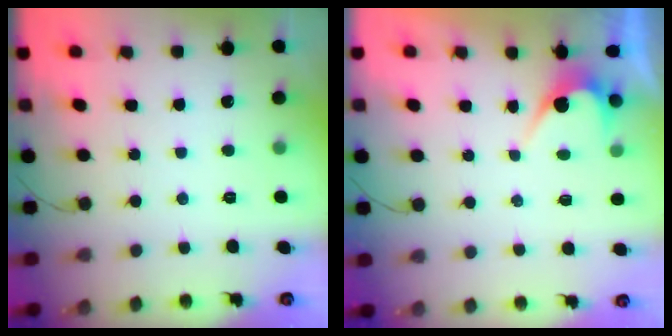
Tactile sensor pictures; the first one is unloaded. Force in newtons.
{"total": 3.7, "press": 3.7, "slide": 0.3}